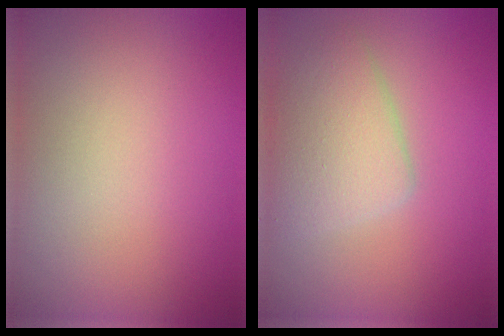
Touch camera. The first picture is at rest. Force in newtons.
{"total": 4.1, "press": 4.1, "slide": 0.1}